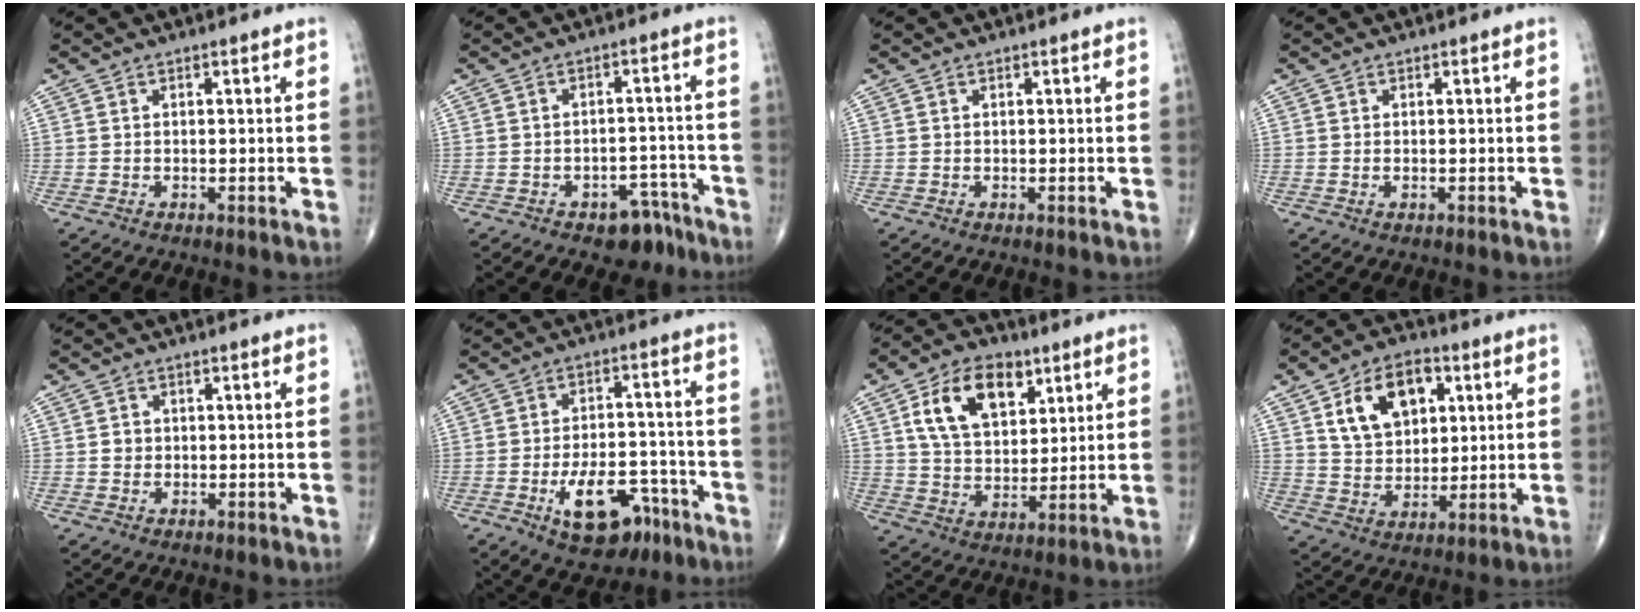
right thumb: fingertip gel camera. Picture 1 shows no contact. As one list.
[{"total": 6.3, "force": [-4.4, 3.7, 2.7], "torque": [-0.008, 0.042, -0.058]}, {"total": 0.0}, {"total": 0.6, "force": [-0.1, 0.3, 0.5], "torque": [-0.010, 0.003, -0.001]}, {"total": 1.7, "force": [0.0, 1.5, 0.7], "torque": [-0.004, 0.003, 0.000]}, {"total": 12.6, "force": [-6.4, 6.9, 8.4], "torque": [-0.107, 0.043, -0.090]}, {"total": 14.7, "force": [6.2, 9.1, 9.8], "torque": [-0.142, -0.017, 0.114]}, {"total": 13.6, "force": [4.9, 9.0, 8.9], "torque": [-0.116, -0.009, 0.087]}]